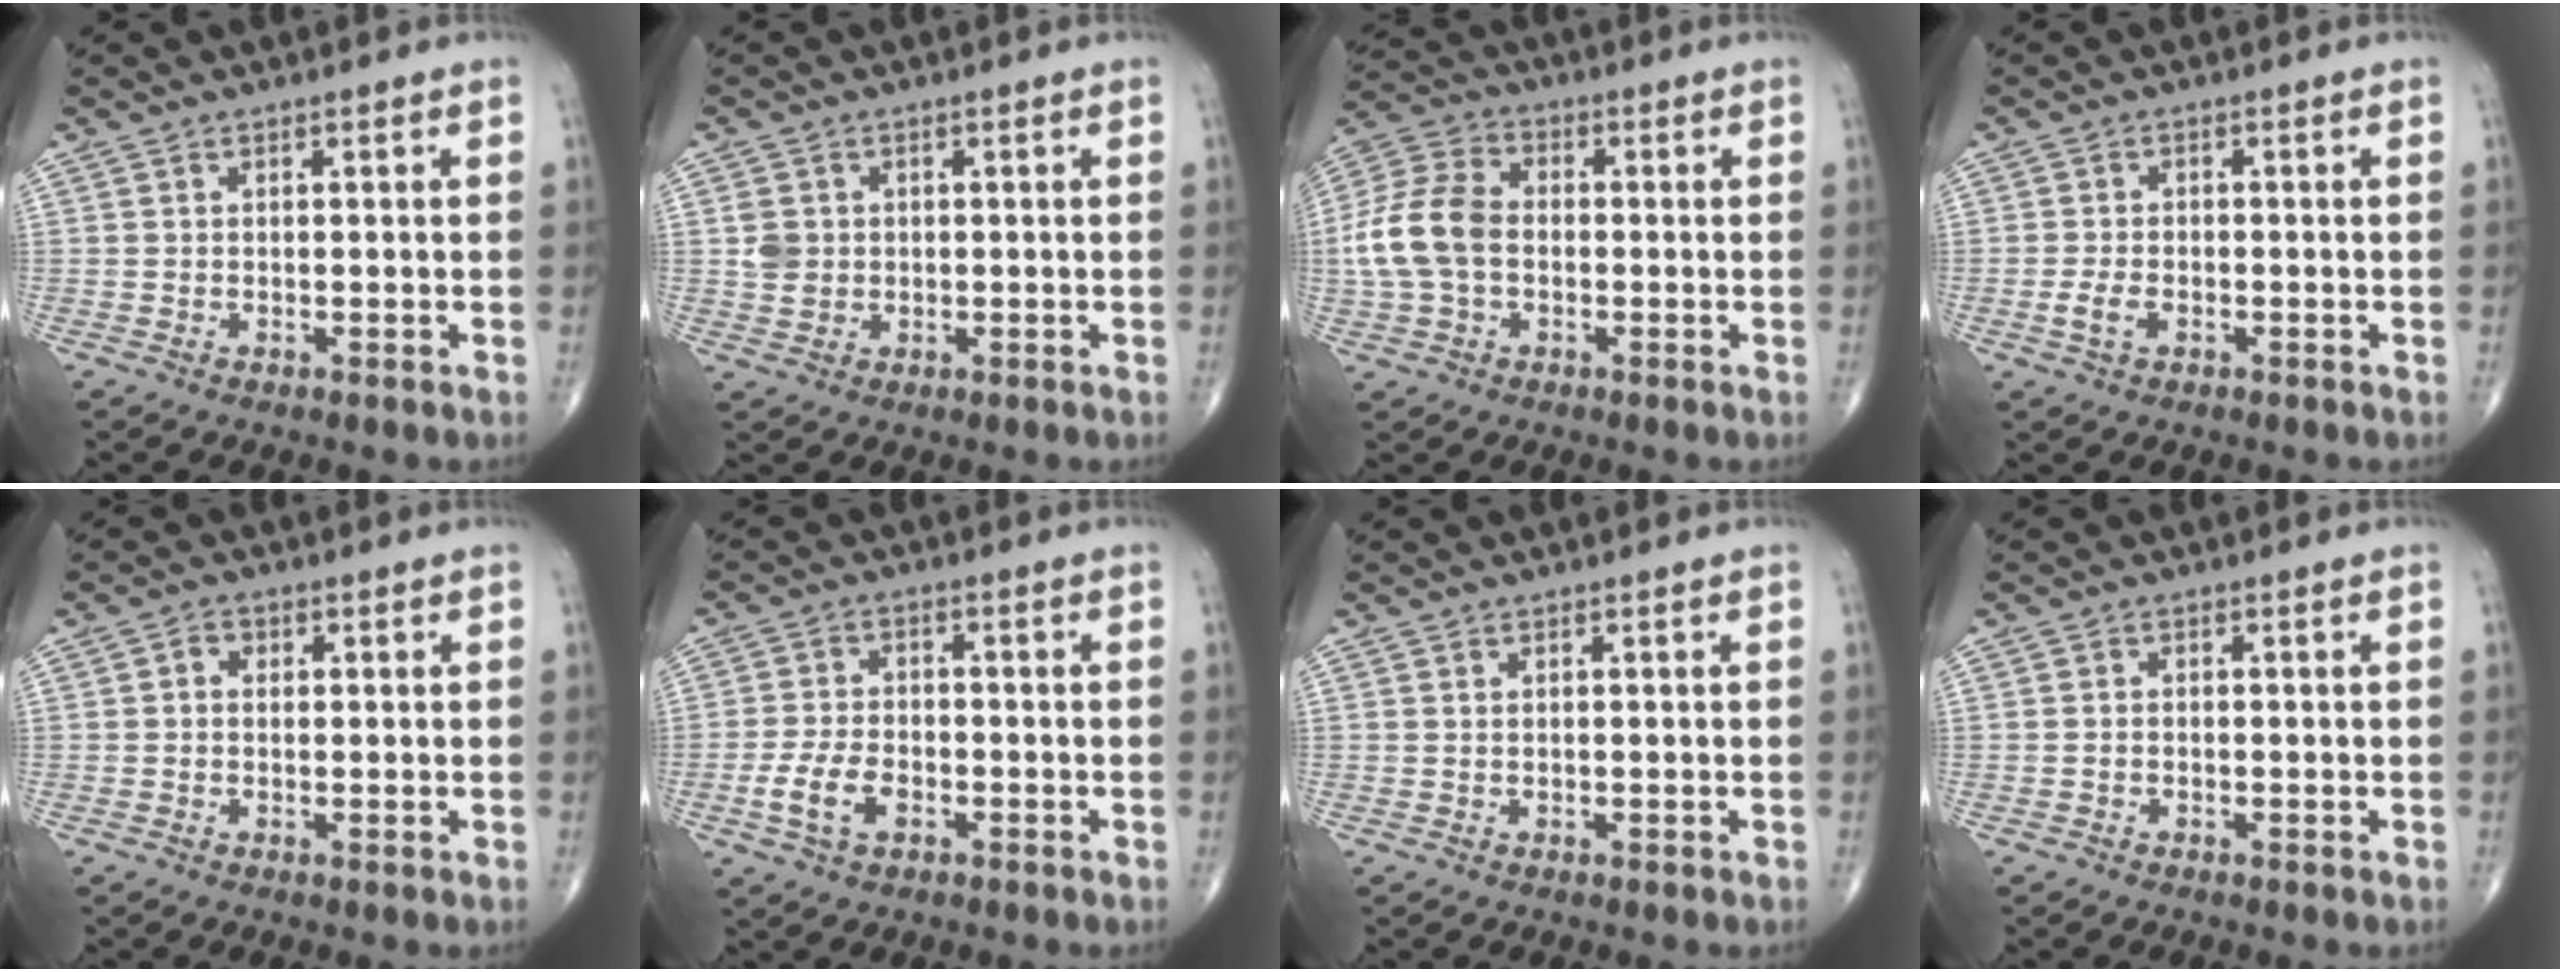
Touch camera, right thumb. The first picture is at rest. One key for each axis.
{"total": 3.3, "fx": 0.4, "fy": 2.9, "fz": 1.5, "tx": -0.017, "ty": 0.001, "tz": 0.012}
{"total": 11.6, "fx": -0.9, "fy": 8.0, "fz": 8.3, "tx": -0.173, "ty": 0.030, "tz": -0.026}
{"total": 2.8, "fx": -1.0, "fy": 1.6, "fz": 2.1, "tx": -0.047, "ty": 0.005, "tz": -0.019}
{"total": 1.9, "fx": 0.2, "fy": 1.6, "fz": 1.0, "tx": -0.009, "ty": 0.009, "tz": 0.000}
{"total": 6.5, "fx": -2.5, "fy": 3.8, "fz": 4.7, "tx": -0.098, "ty": 0.011, "tz": -0.049}
{"total": 0.0}
{"total": 0.6, "fx": -0.3, "fy": 0.4, "fz": 0.3, "tx": -0.004, "ty": 0.002, "tz": -0.008}